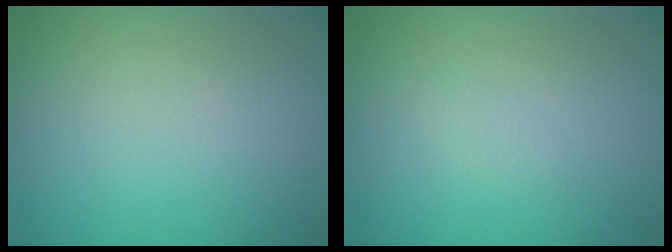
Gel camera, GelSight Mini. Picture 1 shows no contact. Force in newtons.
{"total": 0.7, "press": 0.7, "slide": 0.1}